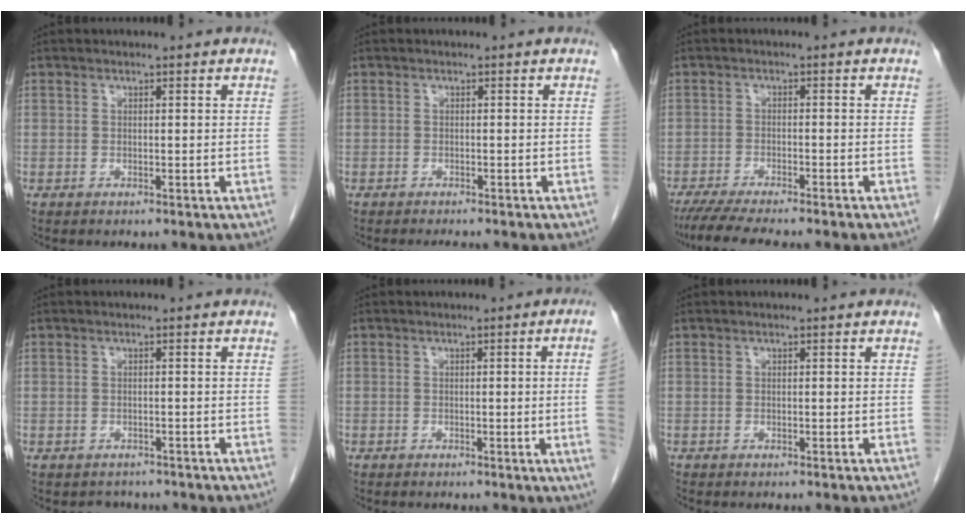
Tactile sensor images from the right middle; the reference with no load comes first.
{"total": 2.0, "force": [-1.8, 0.2, 0.9], "torque": [-0.014, -0.006, -0.021]}
{"total": 8.9, "force": [-7.6, 0.6, 4.7], "torque": [-0.066, -0.017, -0.117]}
{"total": 2.2, "force": [-1.9, 1.1, -0.1], "torque": [-0.007, -0.002, -0.028]}
{"total": 4.9, "force": [-0.4, -1.8, 4.6], "torque": [-0.044, -0.006, -0.005]}
{"total": 0.0}